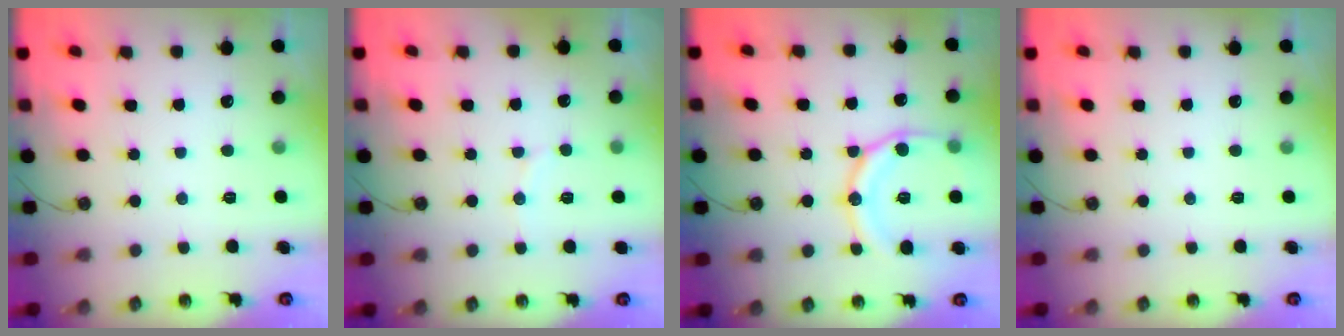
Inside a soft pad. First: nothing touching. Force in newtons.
{"total": 5.5, "press": 5.3, "slide": 1.6}
{"total": 15.6, "press": 15.5, "slide": 1.6}
{"total": 0.0}